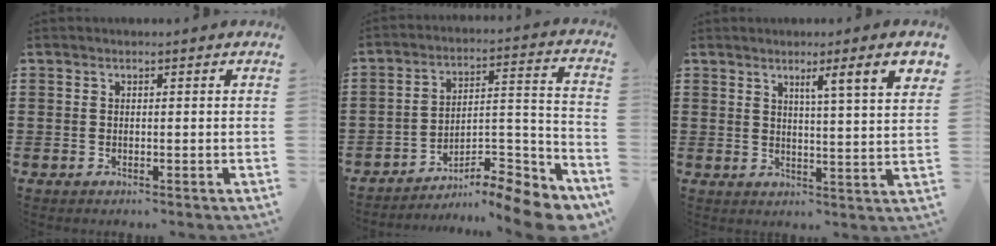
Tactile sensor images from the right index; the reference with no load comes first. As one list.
[{"total": 9.1, "force": [-8.0, 2.0, 3.8], "torque": [-0.037, 0.015, -0.157]}, {"total": 5.8, "force": [3.2, -0.3, 4.9], "torque": [-0.087, -0.011, 0.046]}]